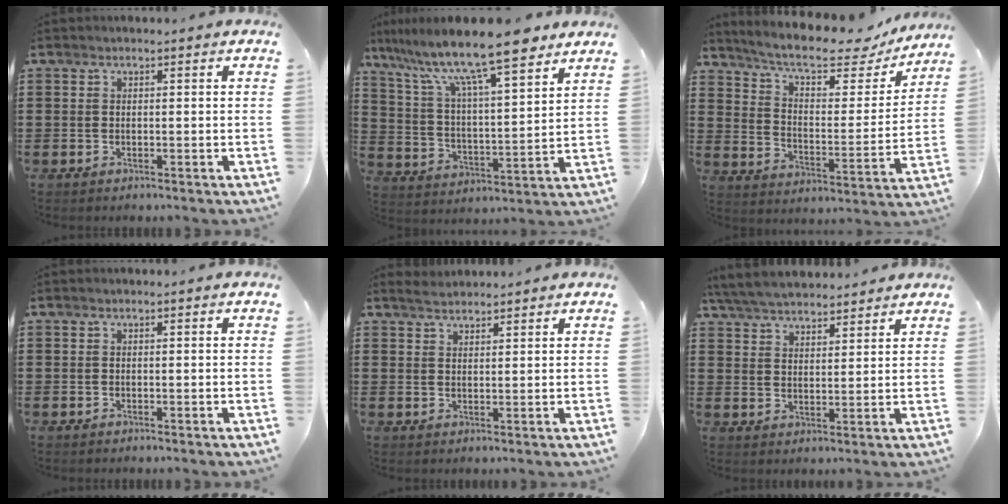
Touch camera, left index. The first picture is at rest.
{"total": 13.0, "force": [10.6, 1.4, 7.4], "torque": [-0.172, -0.053, 0.177]}
{"total": 9.0, "force": [7.5, 1.7, 4.7], "torque": [-0.105, -0.044, 0.123]}
{"total": 0.0}
{"total": 2.1, "force": [2.1, 0.4, 0.3], "torque": [-0.011, 0.004, 0.041]}
{"total": 5.6, "force": [5.3, 1.0, 1.3], "torque": [-0.044, -0.014, 0.099]}